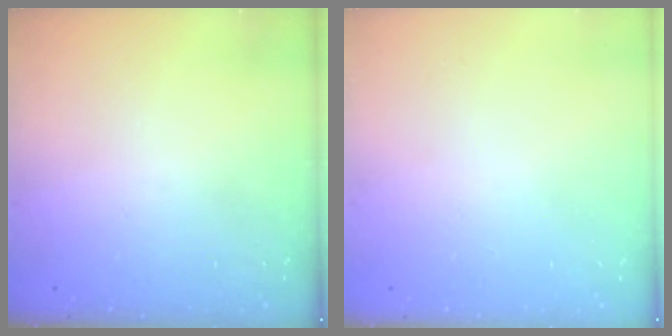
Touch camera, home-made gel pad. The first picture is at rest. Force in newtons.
{"total": 0.0}